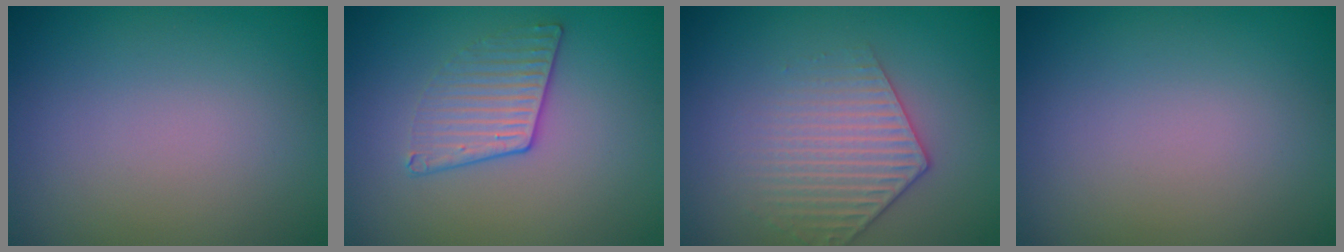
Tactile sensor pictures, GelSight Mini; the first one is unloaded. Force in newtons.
{"total": 2.3, "press": 1.9, "slide": 1.3}
{"total": 3.1, "press": 2.8, "slide": 1.4}
{"total": 0.0}